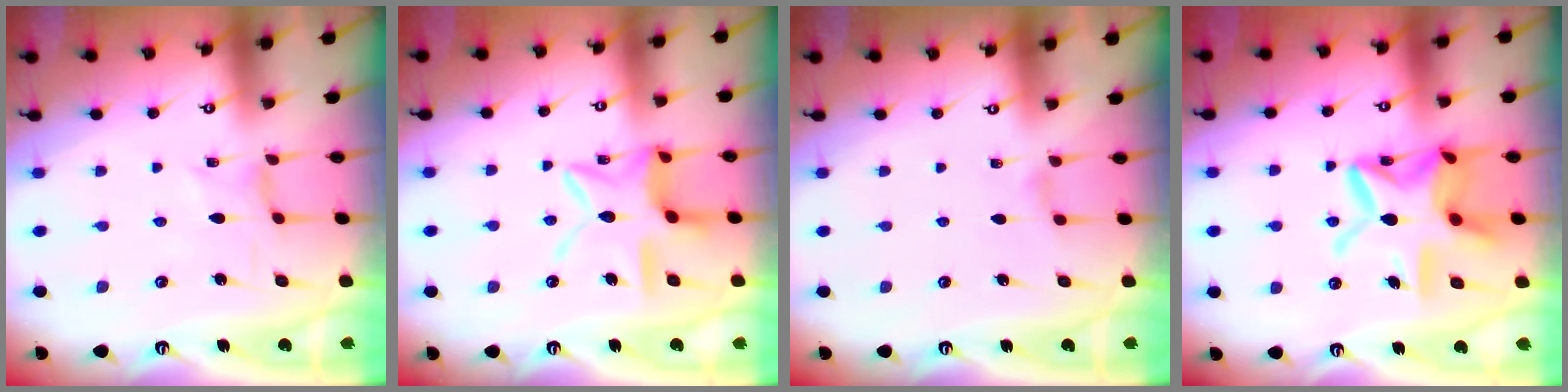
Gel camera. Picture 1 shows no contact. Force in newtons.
{"total": 14.2, "press": 14.2, "slide": 1.2}
{"total": 3.2, "press": 3.1, "slide": 0.5}
{"total": 17.2, "press": 17.2, "slide": 1.3}